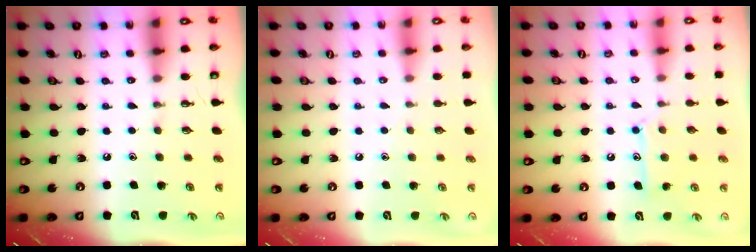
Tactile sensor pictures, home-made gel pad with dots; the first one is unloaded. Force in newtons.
{"total": 3.3, "press": 3.3, "slide": 0.3}
{"total": 10.8, "press": 10.8, "slide": 0.8}